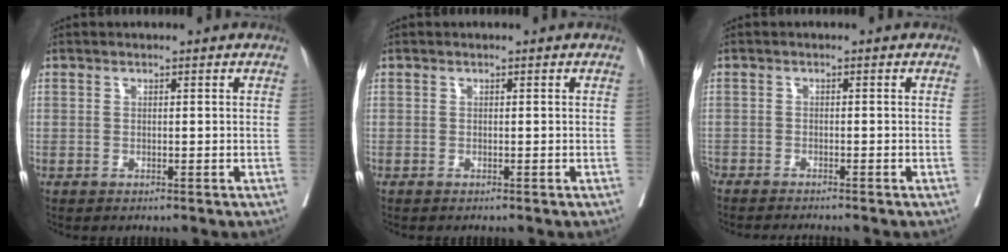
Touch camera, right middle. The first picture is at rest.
{"total": 0.0}
{"total": 4.9, "force": [-4.5, 0.2, 1.9], "torque": [-0.020, -0.011, -0.072]}